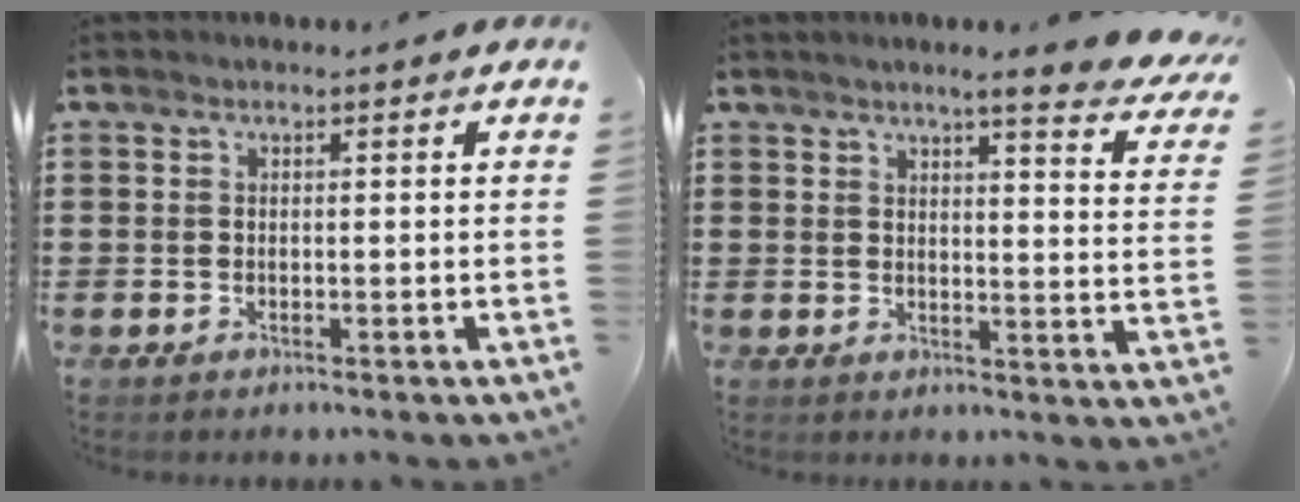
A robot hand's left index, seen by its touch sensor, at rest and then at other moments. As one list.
[{"total": 5.0, "force": [4.1, -0.7, 2.8], "torque": [-0.062, -0.026, 0.065]}]